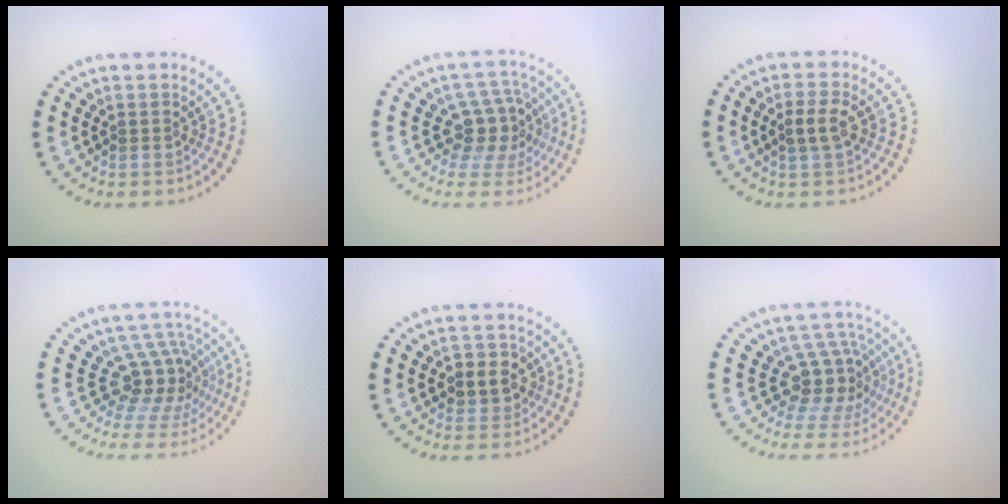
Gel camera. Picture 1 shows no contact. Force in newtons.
{"total": 3.9, "press": 3.3, "slide": 2.1}
{"total": 2.2, "press": 2.2, "slide": 0.5}
{"total": 4.4, "press": 3.1, "slide": 3.1}
{"total": 2.9, "press": 2.7, "slide": 0.9}
{"total": 4.4, "press": 3.3, "slide": 2.9}